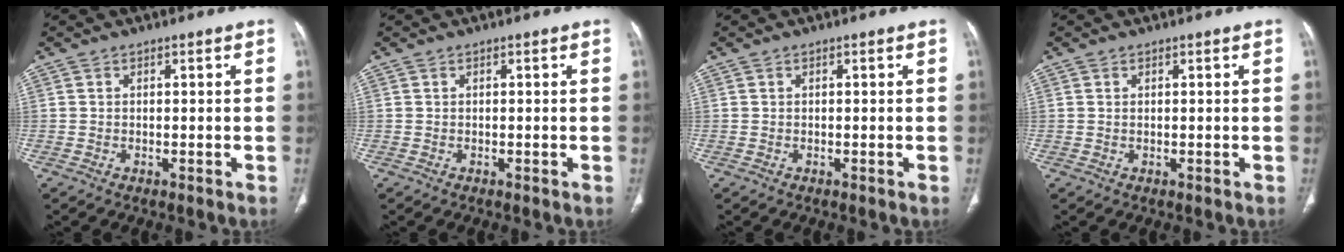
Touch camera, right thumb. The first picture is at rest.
{"total": 0.0}
{"total": 0.0}
{"total": 0.0}